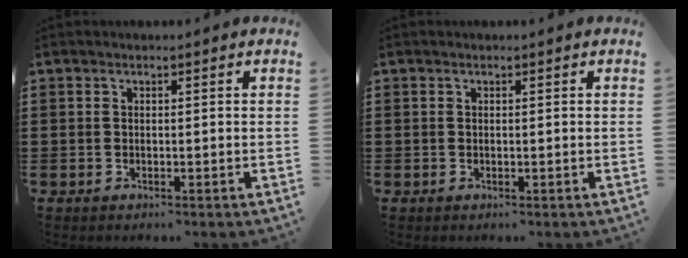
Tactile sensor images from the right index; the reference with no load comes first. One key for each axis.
{"total": 0.0}